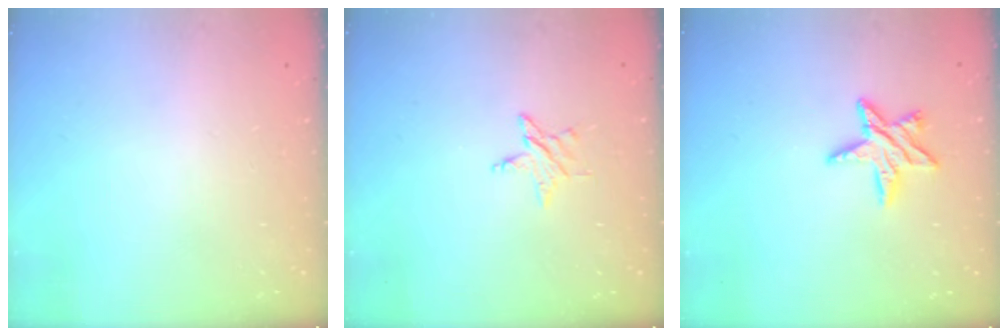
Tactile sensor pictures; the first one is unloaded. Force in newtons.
{"total": 2.8, "press": 2.7, "slide": 0.3}
{"total": 8.1, "press": 8.1, "slide": 0.8}